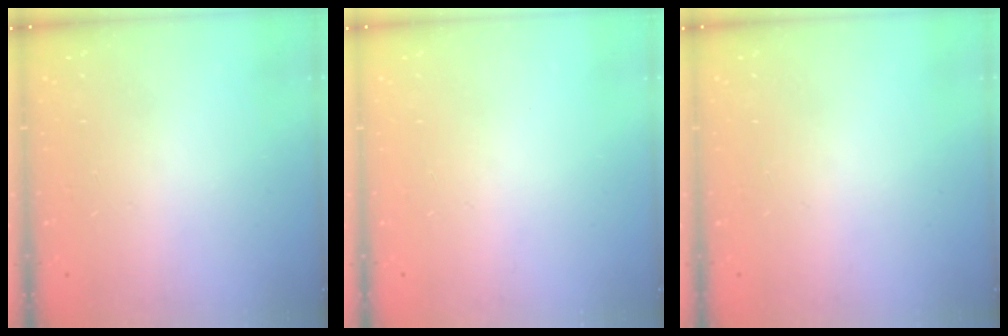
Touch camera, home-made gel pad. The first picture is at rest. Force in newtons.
{"total": 0.0}
{"total": 0.0}